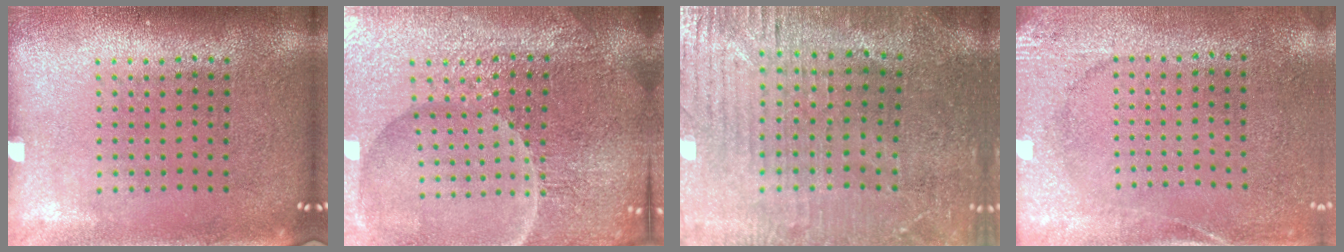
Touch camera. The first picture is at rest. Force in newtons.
{"total": 5.7, "press": 5.3, "slide": 2.0}
{"total": 1.6, "press": 1.5, "slide": 0.5}
{"total": 2.6, "press": 2.0, "slide": 1.6}